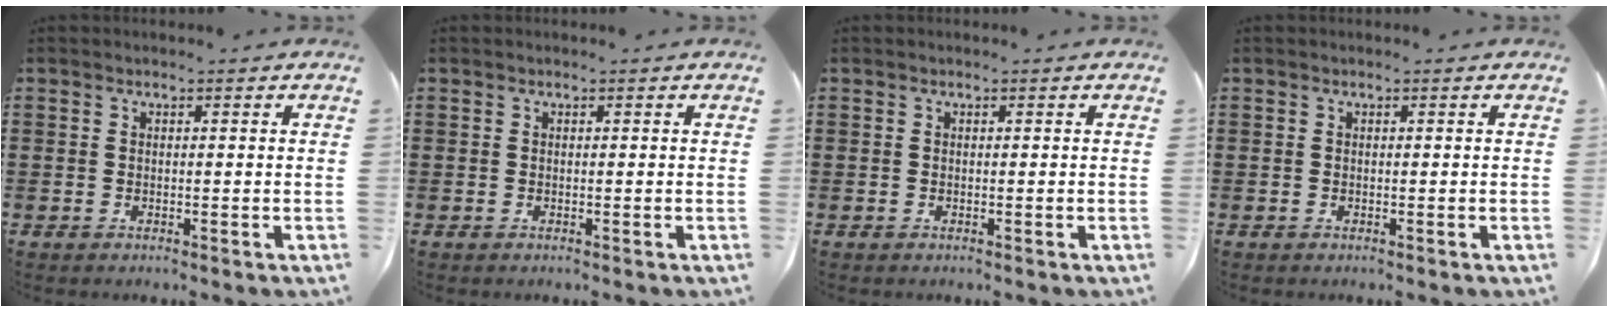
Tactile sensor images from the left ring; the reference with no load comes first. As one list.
[{"total": 0.0}, {"total": 0.0}, {"total": 0.0}]